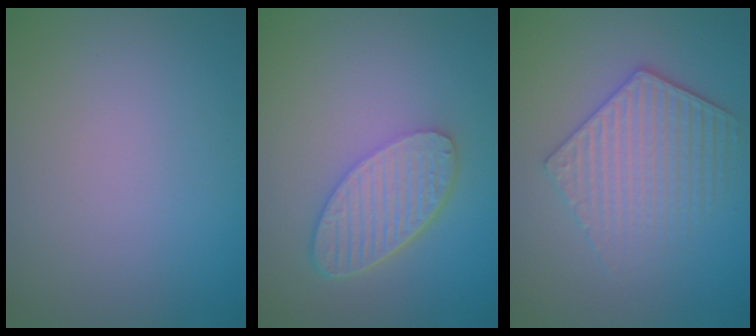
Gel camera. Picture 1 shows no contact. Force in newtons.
{"total": 5.7, "press": 4.4, "slide": 3.7}
{"total": 4.1, "press": 3.8, "slide": 1.4}